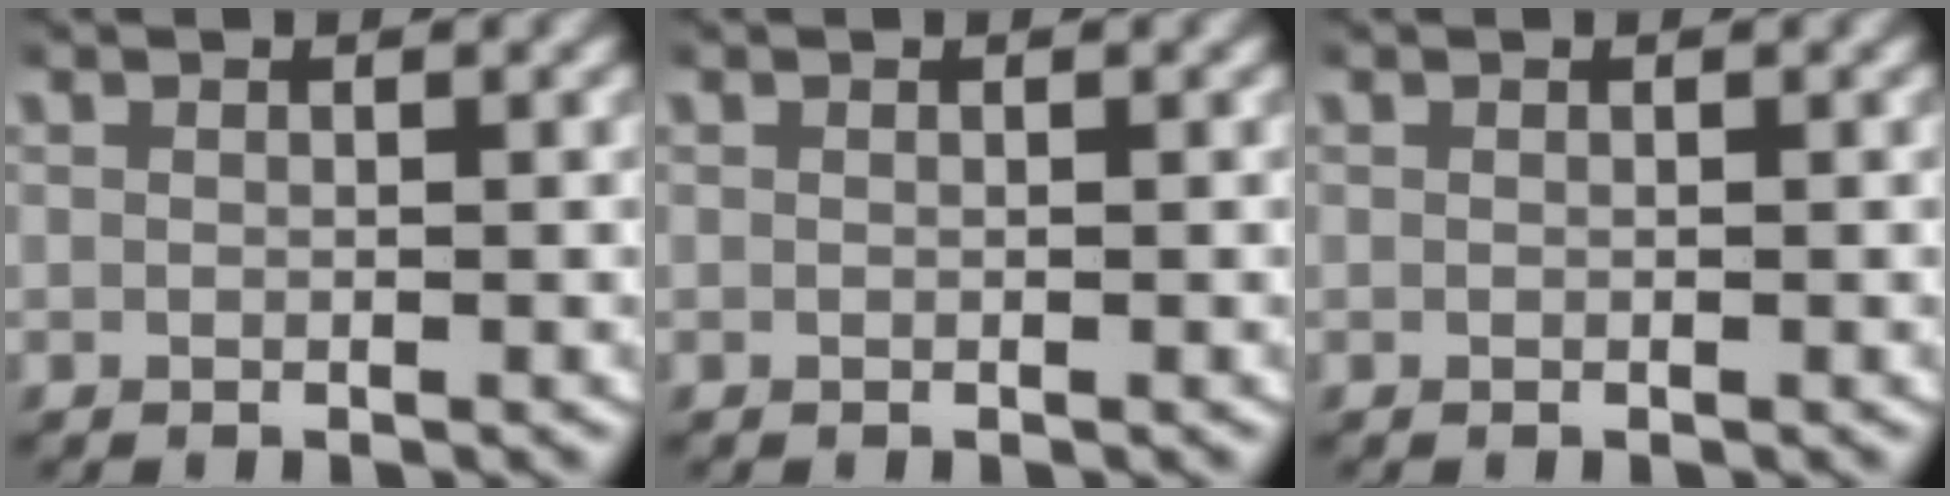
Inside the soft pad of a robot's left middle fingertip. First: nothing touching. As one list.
[{"total": 0.0}, {"total": 0.0}]